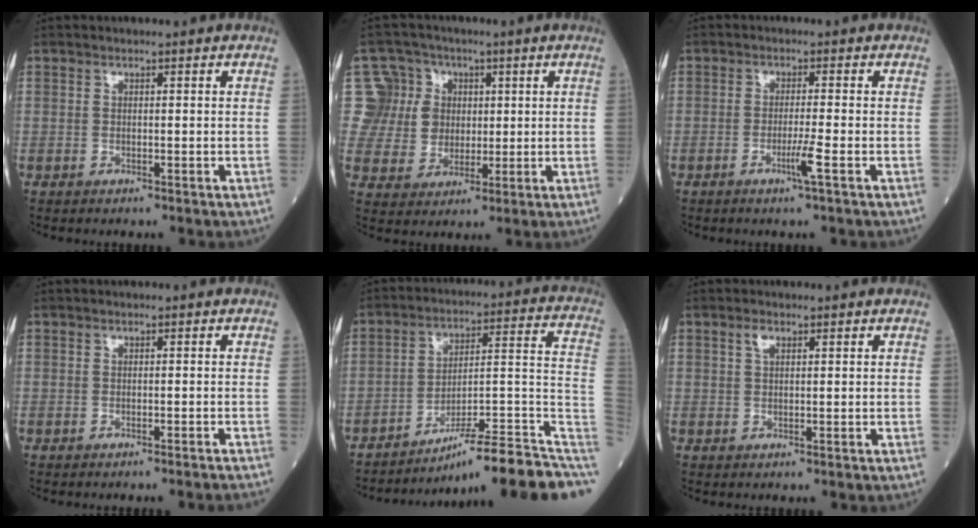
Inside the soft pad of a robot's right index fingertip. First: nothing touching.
{"total": 9.8, "force": [2.5, 9.3, 1.3], "torque": [-0.030, 0.038, 0.055]}
{"total": 2.9, "force": [-1.4, -0.6, 2.5], "torque": [-0.051, -0.006, -0.028]}
{"total": 2.9, "force": [-2.6, -0.7, 1.1], "torque": [-0.015, 0.004, -0.031]}
{"total": 18.9, "force": [-15.1, 1.2, 11.3], "torque": [-0.093, 0.041, -0.219]}
{"total": 1.4, "force": [0.7, 0.6, 1.0], "torque": [-0.022, 0.005, 0.014]}